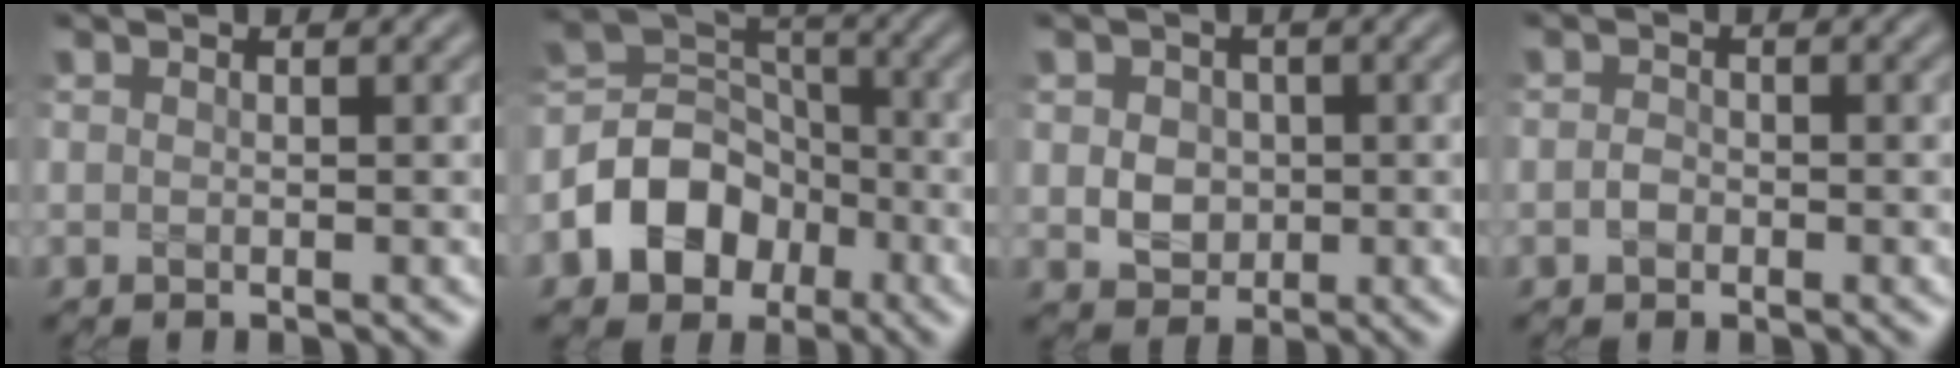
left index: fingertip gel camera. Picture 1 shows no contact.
{"total": 7.3, "force": [-3.2, 5.5, 3.4], "torque": [-0.050, 0.005, -0.071]}
{"total": 3.2, "force": [0.1, 2.8, 1.7], "torque": [-0.028, -0.004, -0.001]}
{"total": 1.1, "force": [-0.4, 0.8, 0.5], "torque": [-0.012, 0.000, -0.011]}